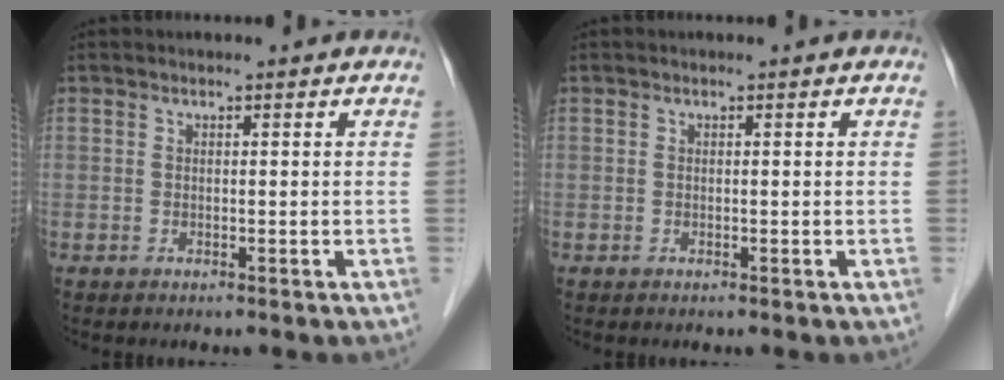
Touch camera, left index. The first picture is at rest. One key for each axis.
{"total": 0.0}